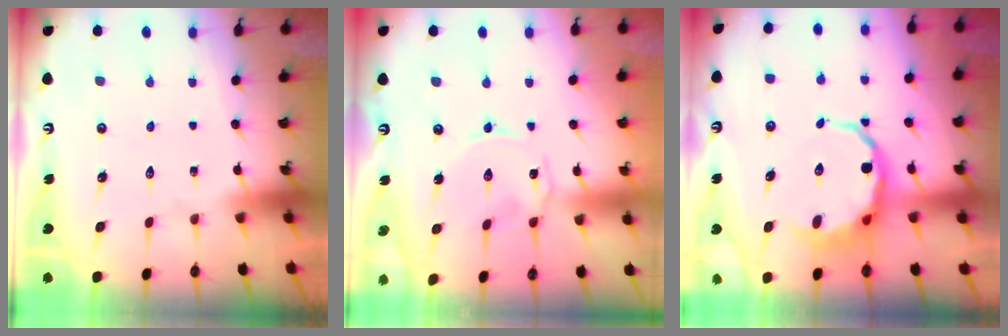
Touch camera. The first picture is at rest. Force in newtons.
{"total": 0.6, "press": 0.6, "slide": 0.2}
{"total": 8.6, "press": 8.3, "slide": 2.3}